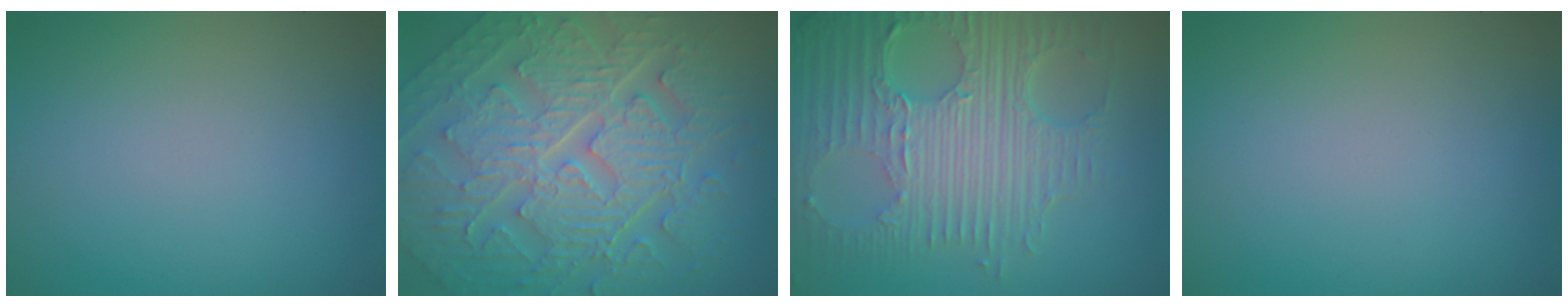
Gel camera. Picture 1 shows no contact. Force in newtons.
{"total": 10.8, "press": 7.3, "slide": 7.9}
{"total": 8.6, "press": 6.0, "slide": 6.1}
{"total": 0.0}